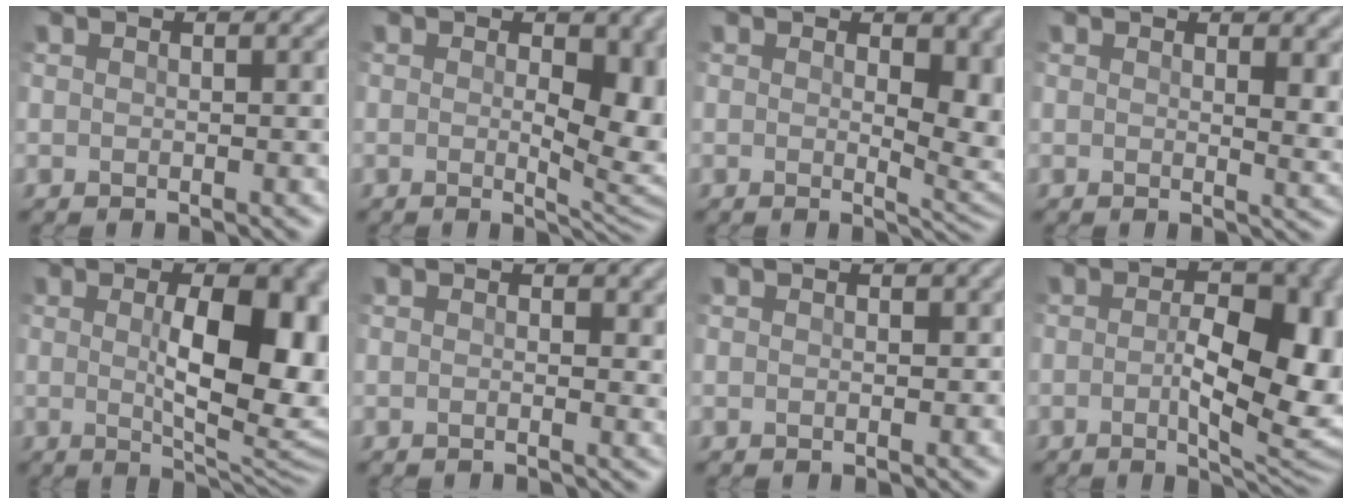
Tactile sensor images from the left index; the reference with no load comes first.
{"total": 6.7, "force": [-0.2, 3.0, 6.0], "torque": [-0.060, -0.009, 0.004]}
{"total": 6.4, "force": [0.4, 3.0, 5.6], "torque": [-0.048, -0.012, 0.016]}
{"total": 3.4, "force": [1.2, 1.3, 3.0], "torque": [-0.030, -0.003, 0.024]}
{"total": 11.3, "force": [0.6, 4.4, 10.4], "torque": [-0.126, -0.003, 0.018]}
{"total": 1.2, "force": [0.0, 0.5, 1.1], "torque": [-0.009, -0.001, -0.003]}
{"total": 0.0}
{"total": 10.3, "force": [-0.9, 4.9, 9.0], "torque": [-0.101, -0.003, -0.014]}